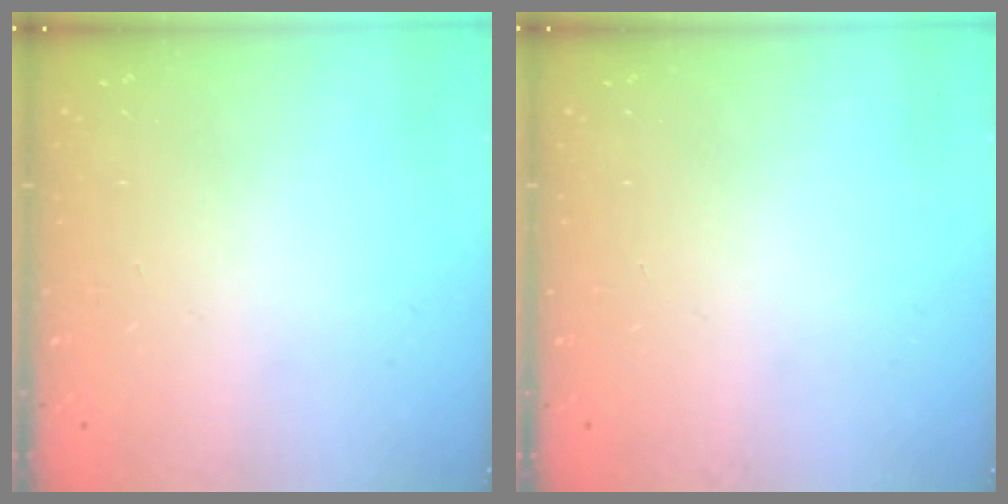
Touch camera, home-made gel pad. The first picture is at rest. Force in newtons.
{"total": 0.0}